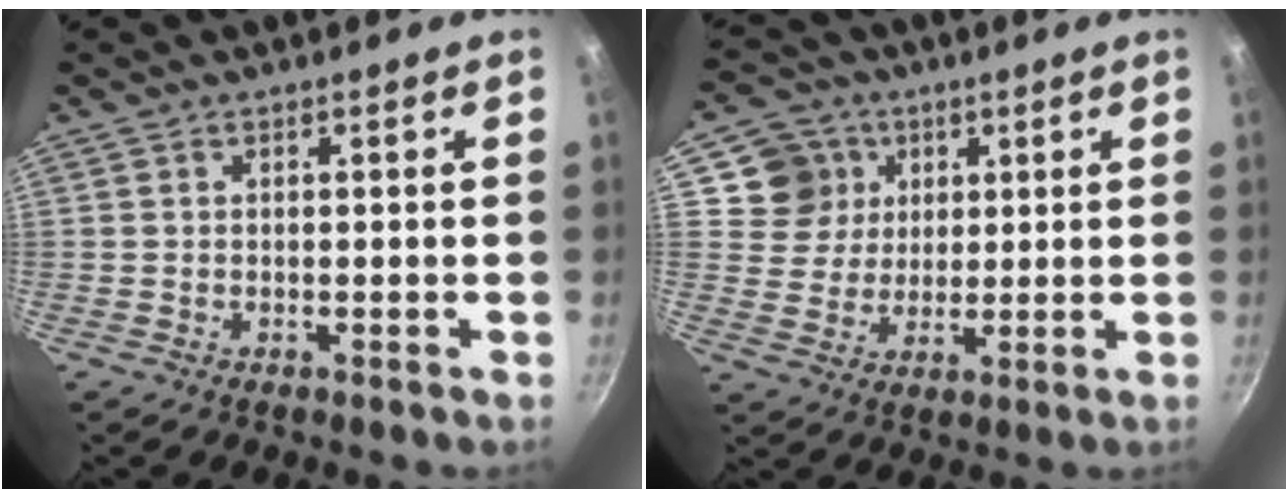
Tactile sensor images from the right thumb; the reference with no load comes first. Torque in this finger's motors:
{"motor_torque": [0.21, 0.67, 0.26, 0.12, 0.00]}